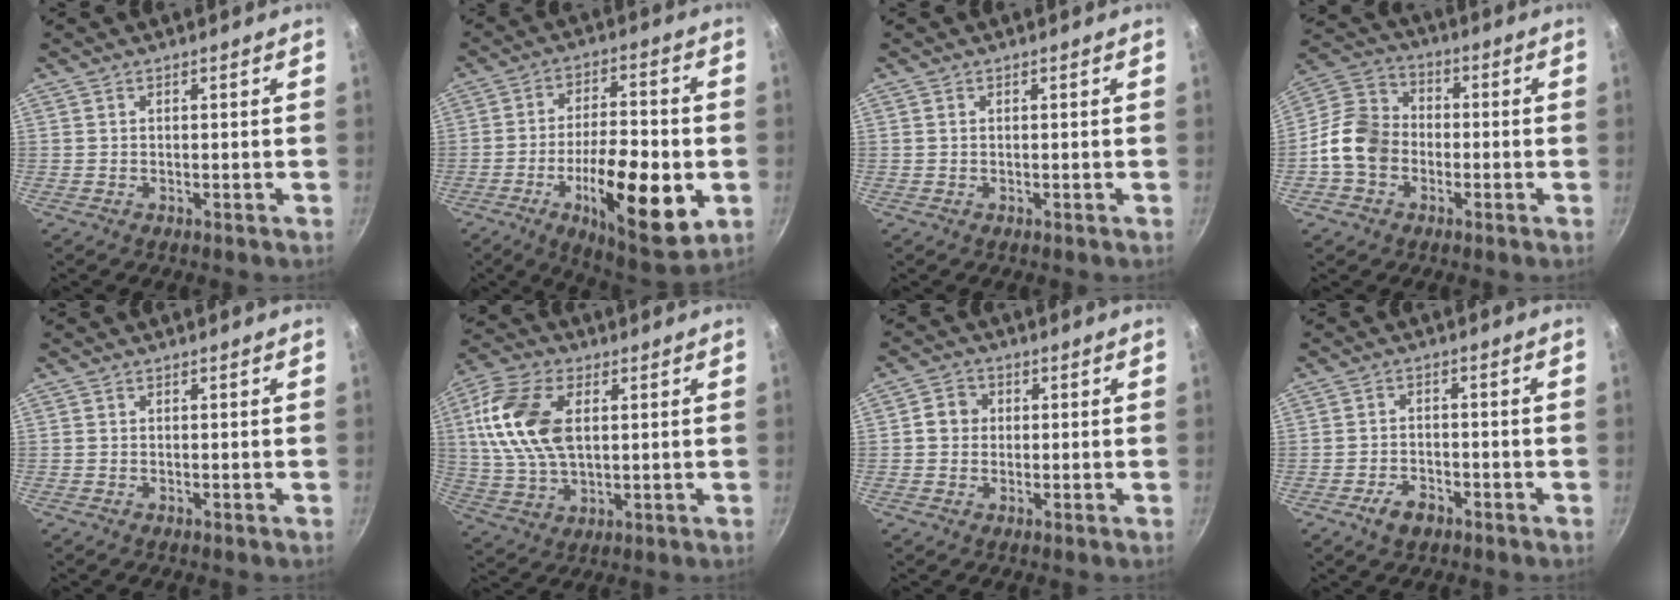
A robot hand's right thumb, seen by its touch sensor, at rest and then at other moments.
{"total": 19.2, "force": [-5.5, 6.8, 17.1], "torque": [-0.253, 0.010, -0.085]}
{"total": 0.0}
{"total": 11.2, "force": [-2.7, 9.0, 6.2], "torque": [-0.089, 0.030, -0.072]}
{"total": 0.0}
{"total": 16.1, "force": [3.4, 9.6, 12.4], "torque": [-0.234, 0.001, 0.062]}
{"total": 4.1, "force": [0.3, 3.7, 1.6], "torque": [-0.006, 0.007, -0.005]}
{"total": 4.5, "force": [-2.7, 2.6, 2.4], "torque": [-0.033, 0.019, -0.046]}